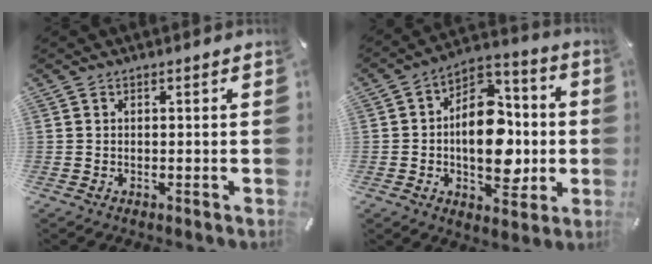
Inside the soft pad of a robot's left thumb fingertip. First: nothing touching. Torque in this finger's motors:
{"motor_torque": [1.72, 3.29, 1.04, -0.65, 0.32]}